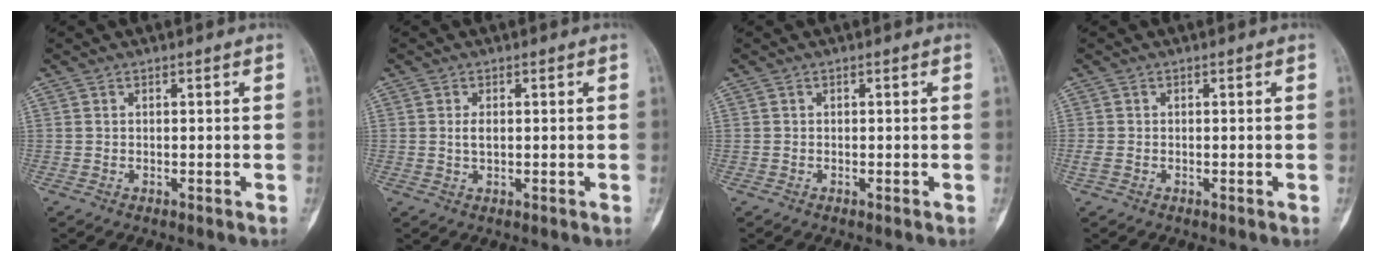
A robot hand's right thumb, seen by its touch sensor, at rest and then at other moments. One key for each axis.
{"total": 1.7, "fx": 0.2, "fy": 0.8, "fz": 1.5, "tx": -0.024, "ty": 0.000, "tz": 0.003}
{"total": 0.0}
{"total": 1.3, "fx": -0.5, "fy": 0.9, "fz": 0.8, "tx": -0.021, "ty": -0.002, "tz": -0.011}